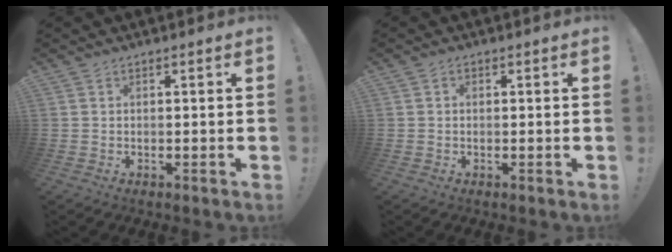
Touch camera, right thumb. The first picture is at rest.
{"total": 0.8, "force": [-0.3, 0.7, 0.3], "torque": [-0.009, 0.005, -0.005]}